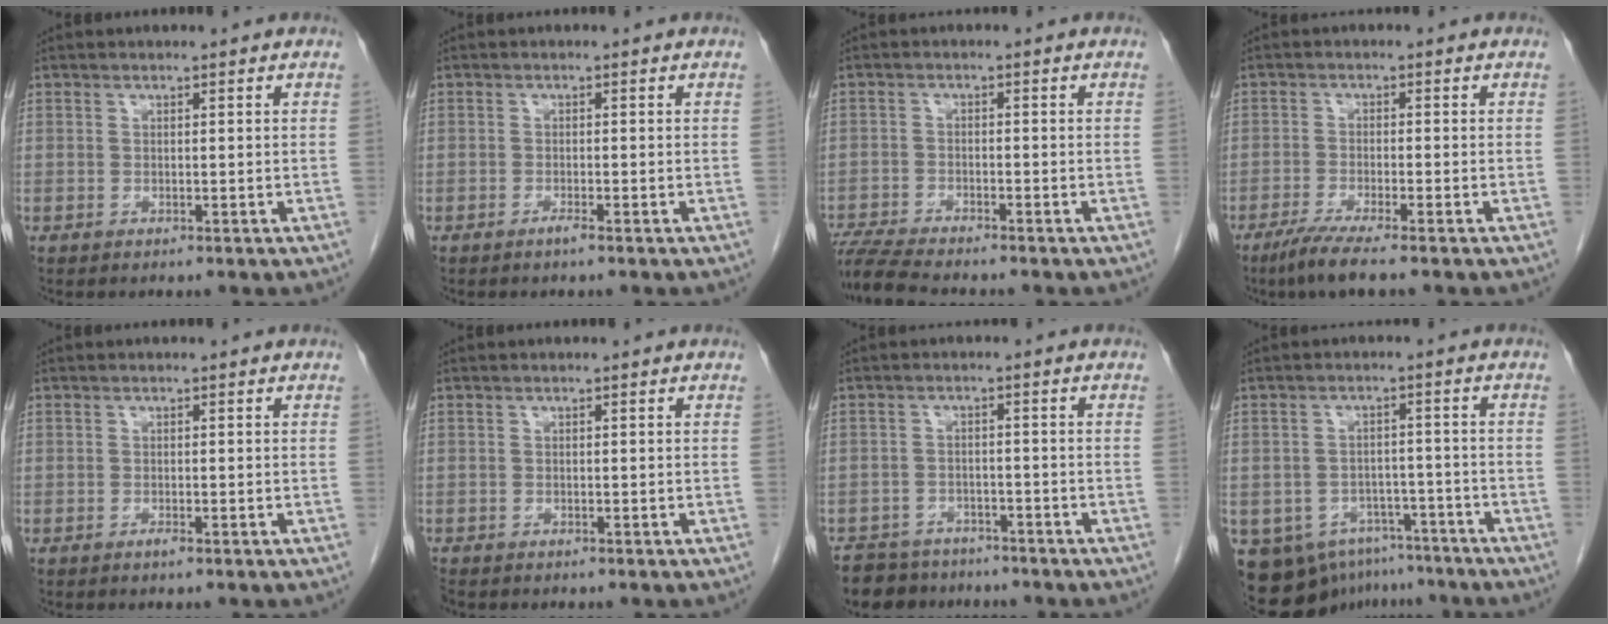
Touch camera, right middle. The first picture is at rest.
{"total": 0.9, "force": [-0.7, -0.1, 0.6], "torque": [-0.013, -0.001, -0.012]}
{"total": 7.1, "force": [-6.5, 0.0, 2.8], "torque": [-0.049, -0.018, -0.114]}
{"total": 5.2, "force": [-3.8, -0.4, 3.5], "torque": [-0.067, -0.015, -0.072]}
{"total": 0.6, "force": [-0.5, 0.0, 0.4], "torque": [-0.009, 0.000, -0.007]}
{"total": 1.1, "force": [-1.0, 0.5, 0.3], "torque": [-0.012, -0.003, -0.019]}
{"total": 8.1, "force": [-7.0, 4.0, 1.3], "torque": [-0.019, 0.001, -0.104]}
{"total": 11.3, "force": [-8.0, 7.4, 3.1], "torque": [-0.055, 0.016, -0.104]}